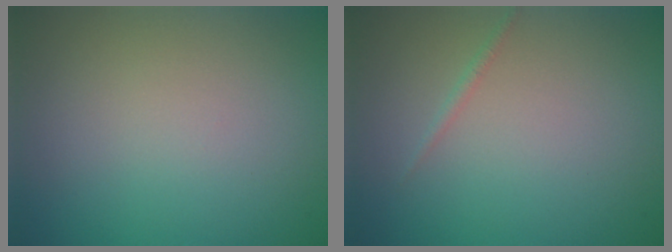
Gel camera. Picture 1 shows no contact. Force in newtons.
{"total": 0.6, "press": 0.6, "slide": 0.0}